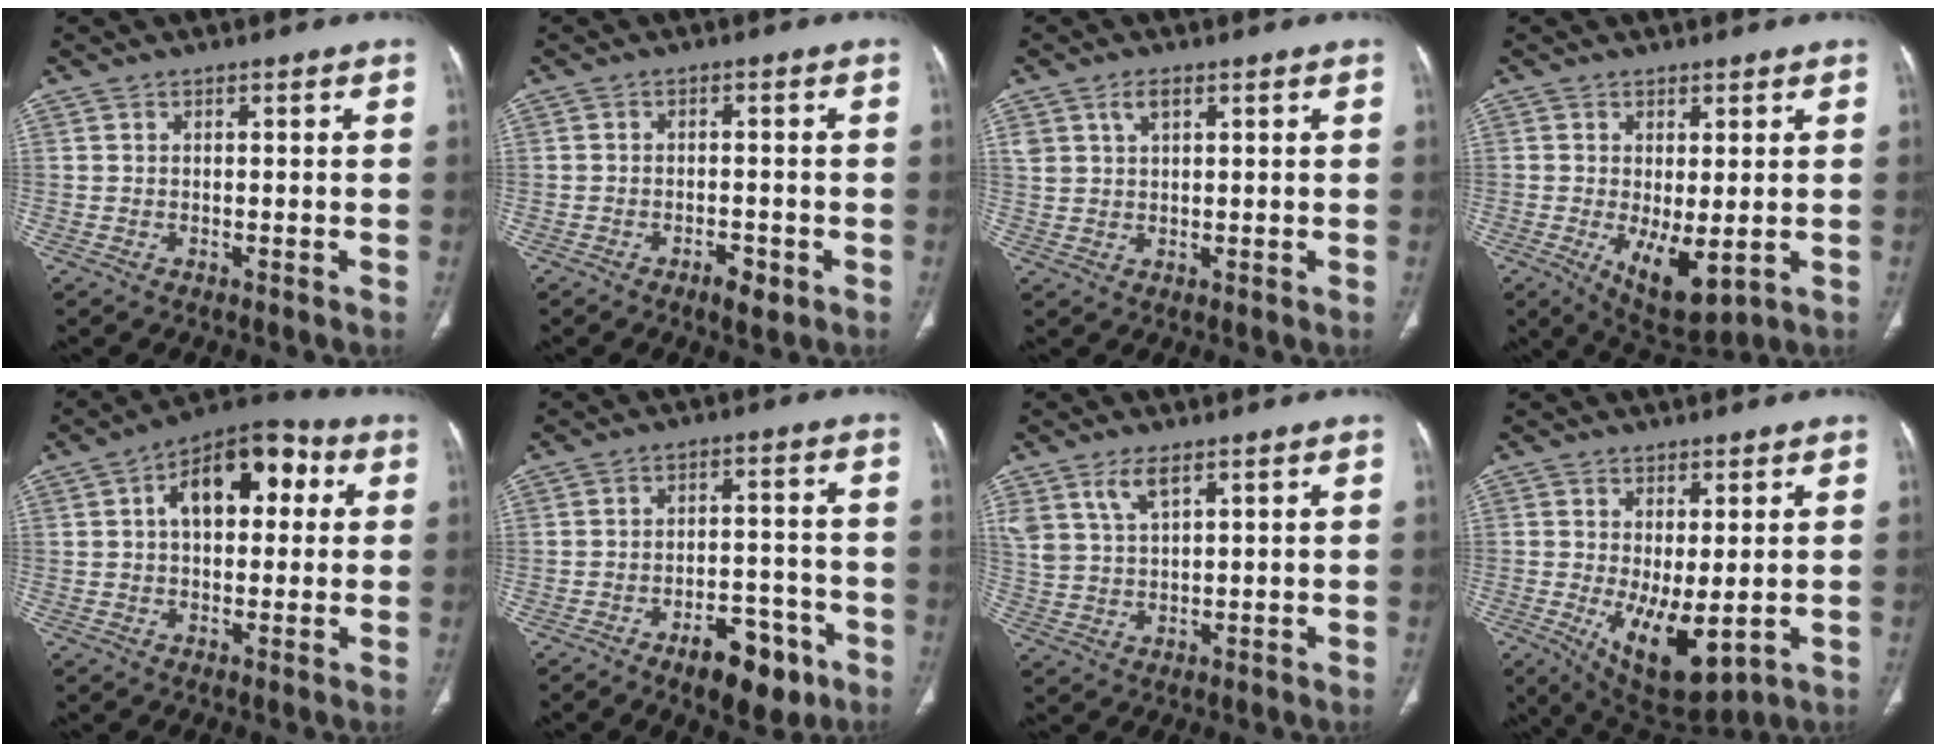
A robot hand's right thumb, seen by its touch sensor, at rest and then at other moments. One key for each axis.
{"total": 3.3, "fx": -1.9, "fy": 1.4, "fz": 2.3, "tx": -0.029, "ty": 0.006, "tz": -0.027}
{"total": 3.2, "fx": 1.7, "fy": 1.7, "fz": 2.1, "tx": -0.036, "ty": -0.005, "tz": 0.039}
{"total": 8.6, "fx": -1.7, "fy": 3.7, "fz": 7.6, "tx": -0.120, "ty": -0.024, "tz": -0.012}
{"total": 14.4, "fx": 3.3, "fy": 8.3, "fz": 11.3, "tx": -0.140, "ty": 0.028, "tz": 0.043}
{"total": 10.6, "fx": -6.1, "fy": 5.1, "fz": 7.0, "tx": -0.071, "ty": 0.035, "tz": -0.084}
{"total": 5.8, "fx": 3.6, "fy": 2.4, "fz": 3.8, "tx": -0.076, "ty": -0.012, "tz": 0.079}
{"total": 11.0, "fx": -1.8, "fy": 4.8, "fz": 9.8, "tx": -0.156, "ty": -0.024, "tz": -0.006}